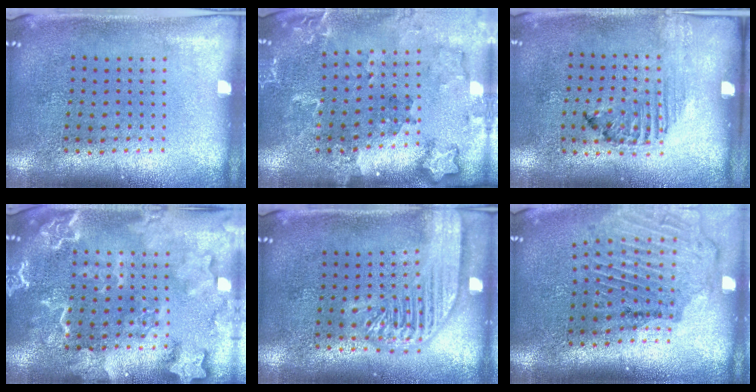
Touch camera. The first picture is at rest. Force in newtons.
{"total": 1.8, "press": 1.7, "slide": 0.2}
{"total": 1.3, "press": 1.1, "slide": 0.6}
{"total": 4.7, "press": 4.7, "slide": 0.7}
{"total": 2.8, "press": 2.8, "slide": 0.3}
{"total": 1.9, "press": 1.8, "slide": 0.3}